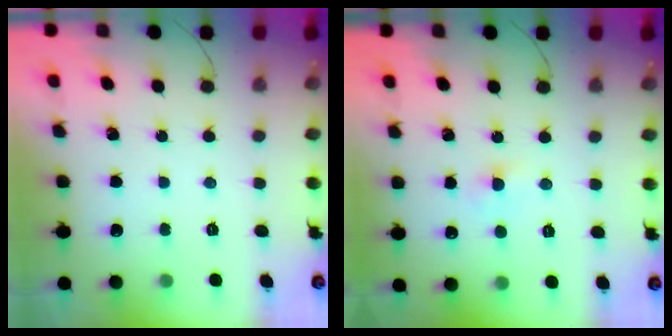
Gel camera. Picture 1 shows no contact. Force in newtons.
{"total": 2.3, "press": 2.1, "slide": 0.9}